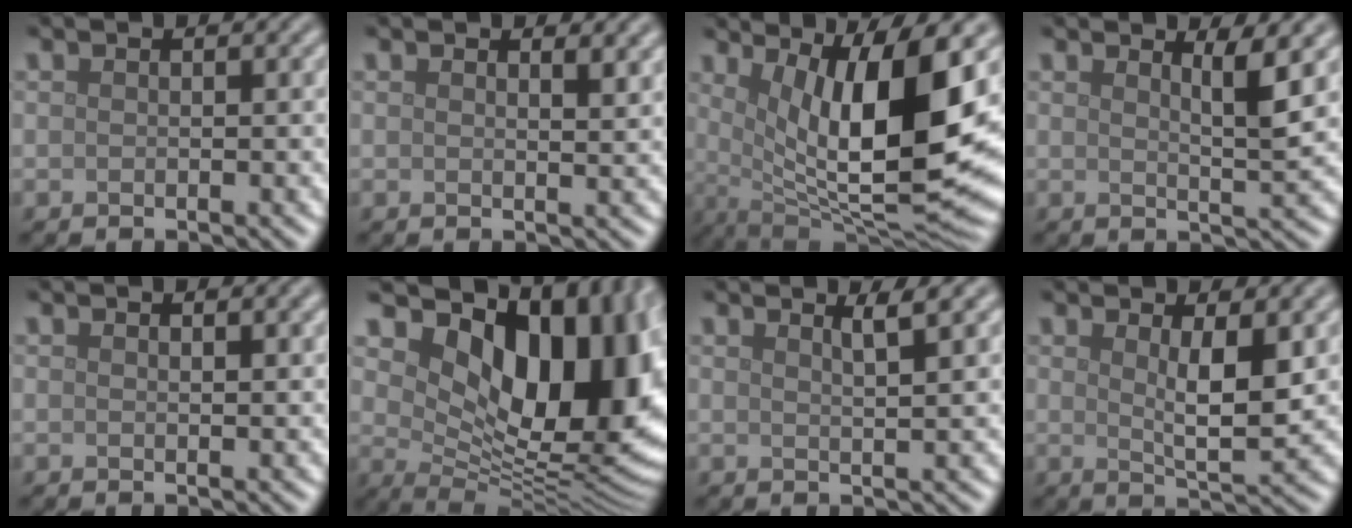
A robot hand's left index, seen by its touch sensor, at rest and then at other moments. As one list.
[{"total": 1.4, "force": [1.1, 0.5, 0.9], "torque": [-0.006, 0.000, 0.015]}, {"total": 13.2, "force": [2.7, 3.8, 12.4], "torque": [-0.183, -0.015, 0.051]}, {"total": 2.8, "force": [1.5, 0.4, 2.3], "torque": [-0.026, -0.003, 0.023]}, {"total": 1.3, "force": [0.9, 0.4, 0.9], "torque": [-0.010, 0.002, 0.014]}, {"total": 15.6, "force": [5.4, 8.4, 12.0], "torque": [-0.147, -0.007, 0.100]}, {"total": 2.3, "force": [1.5, 0.4, 1.7], "torque": [-0.014, 0.006, 0.021]}, {"total": 4.2, "force": [1.3, 1.0, 3.9], "torque": [-0.062, -0.011, 0.025]}]